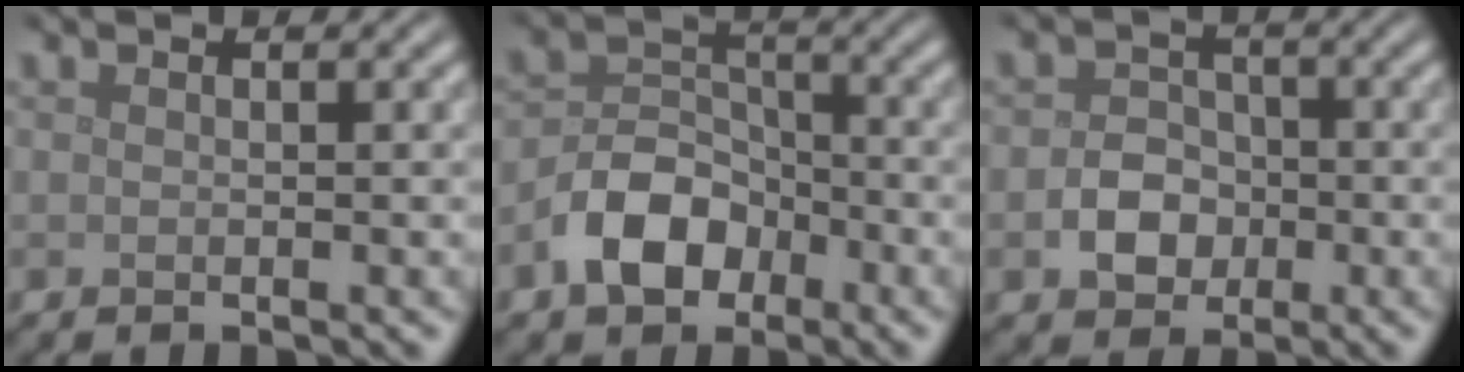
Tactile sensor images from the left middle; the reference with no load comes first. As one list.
[{"total": 5.3, "force": [-2.8, 3.6, 2.7], "torque": [-0.047, 0.003, -0.057]}, {"total": 3.1, "force": [-1.0, 2.5, 1.4], "torque": [-0.017, 0.002, -0.020]}]